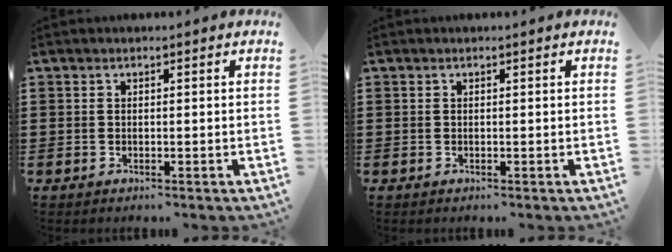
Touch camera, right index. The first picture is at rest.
{"total": 0.0}